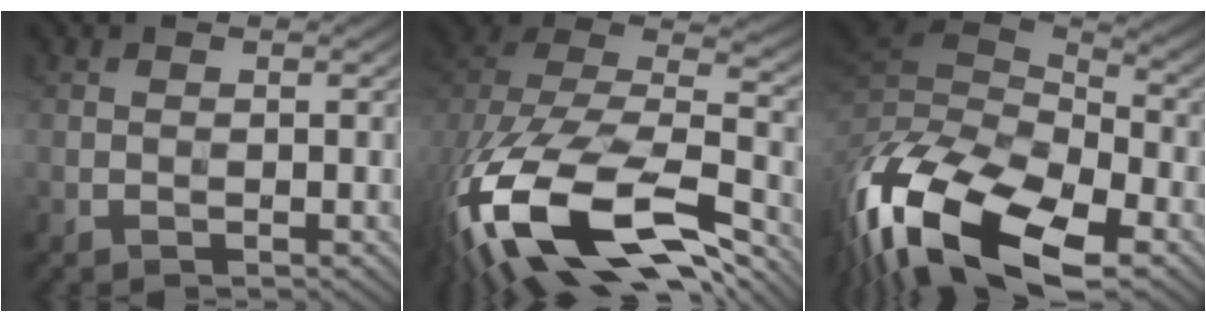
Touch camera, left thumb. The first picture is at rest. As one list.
[{"total": 20.2, "force": [-9.6, 10.1, 14.6], "torque": [-0.324, -0.059, -0.128]}, {"total": 19.5, "force": [-9.4, 9.3, 14.4], "torque": [-0.333, -0.039, -0.137]}]